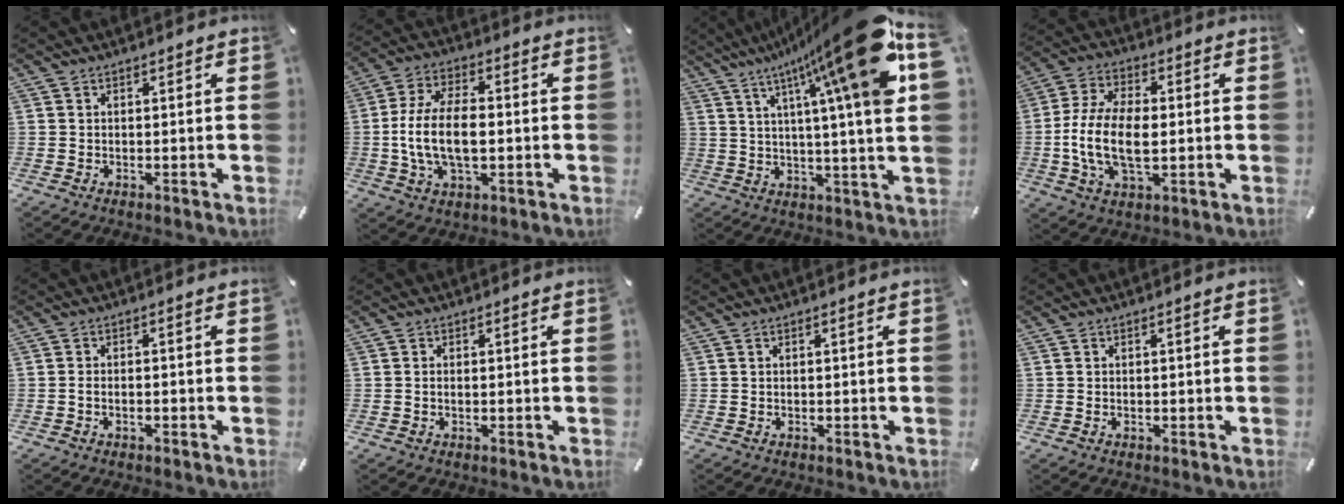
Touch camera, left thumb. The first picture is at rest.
{"total": 12.8, "force": [-1.4, 7.0, 10.6], "torque": [-0.216, 0.005, -0.020]}
{"total": 25.2, "force": [11.5, 2.6, 22.3], "torque": [-0.330, -0.079, 0.170]}
{"total": 13.1, "force": [-1.5, 7.3, 10.8], "torque": [-0.233, -0.001, -0.023]}
{"total": 1.6, "force": [-1.0, 0.5, 1.2], "torque": [-0.021, 0.003, -0.018]}
{"total": 1.0, "force": [-0.1, 0.3, 0.9], "torque": [-0.018, -0.002, -0.002]}
{"total": 0.0}
{"total": 0.0}